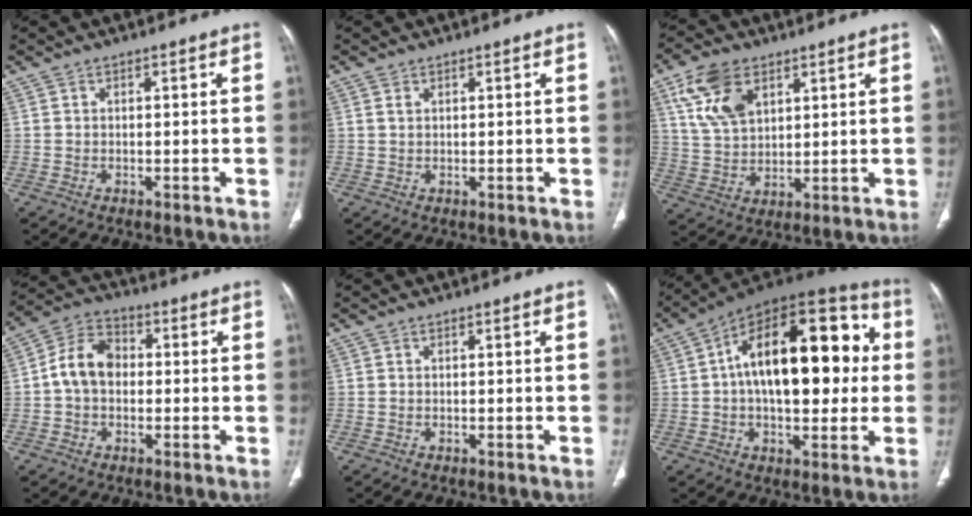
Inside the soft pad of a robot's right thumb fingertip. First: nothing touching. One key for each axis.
{"total": 1.1, "fx": 0.6, "fy": 0.6, "fz": 0.6, "tx": -0.010, "ty": 0.001, "tz": 0.014}
{"total": 11.5, "fx": 5.5, "fy": 6.9, "fz": 7.3, "tx": -0.123, "ty": -0.013, "tz": 0.114}
{"total": 9.0, "fx": -0.1, "fy": 6.7, "fz": 6.0, "tx": -0.096, "ty": 0.028, "tz": -0.015}
{"total": 0.0}
{"total": 25.5, "fx": 2.9, "fy": 13.1, "fz": 21.6, "tx": -0.299, "ty": 0.037, "tz": 0.034}